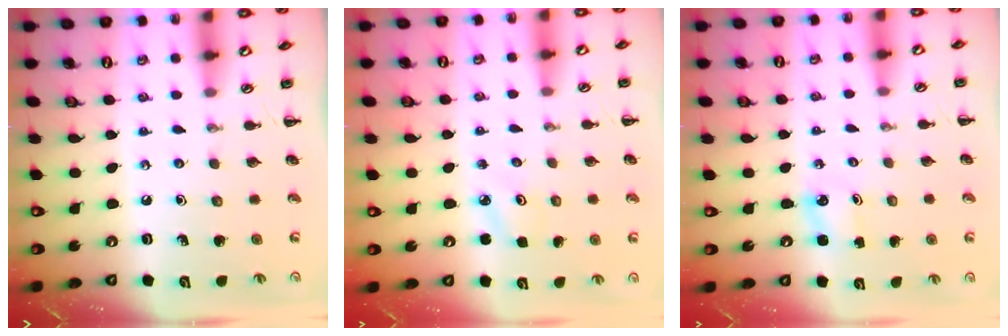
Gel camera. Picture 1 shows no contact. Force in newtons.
{"total": 2.3, "press": 2.2, "slide": 0.6}
{"total": 1.4, "press": 1.4, "slide": 0.3}